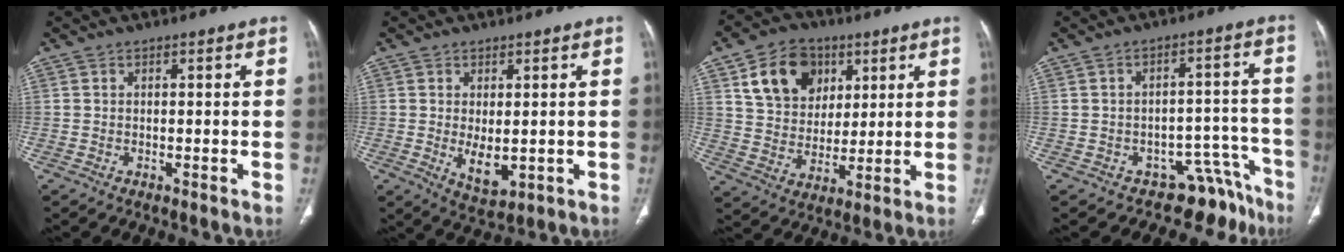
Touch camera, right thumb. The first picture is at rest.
{"total": 5.4, "force": [-0.5, 2.8, 4.6], "torque": [-0.070, -0.016, 0.008]}
{"total": 14.0, "force": [6.0, 10.7, 6.9], "torque": [-0.084, -0.016, 0.109]}
{"total": 9.2, "force": [-7.4, 5.3, 0.8], "torque": [0.047, 0.104, -0.092]}